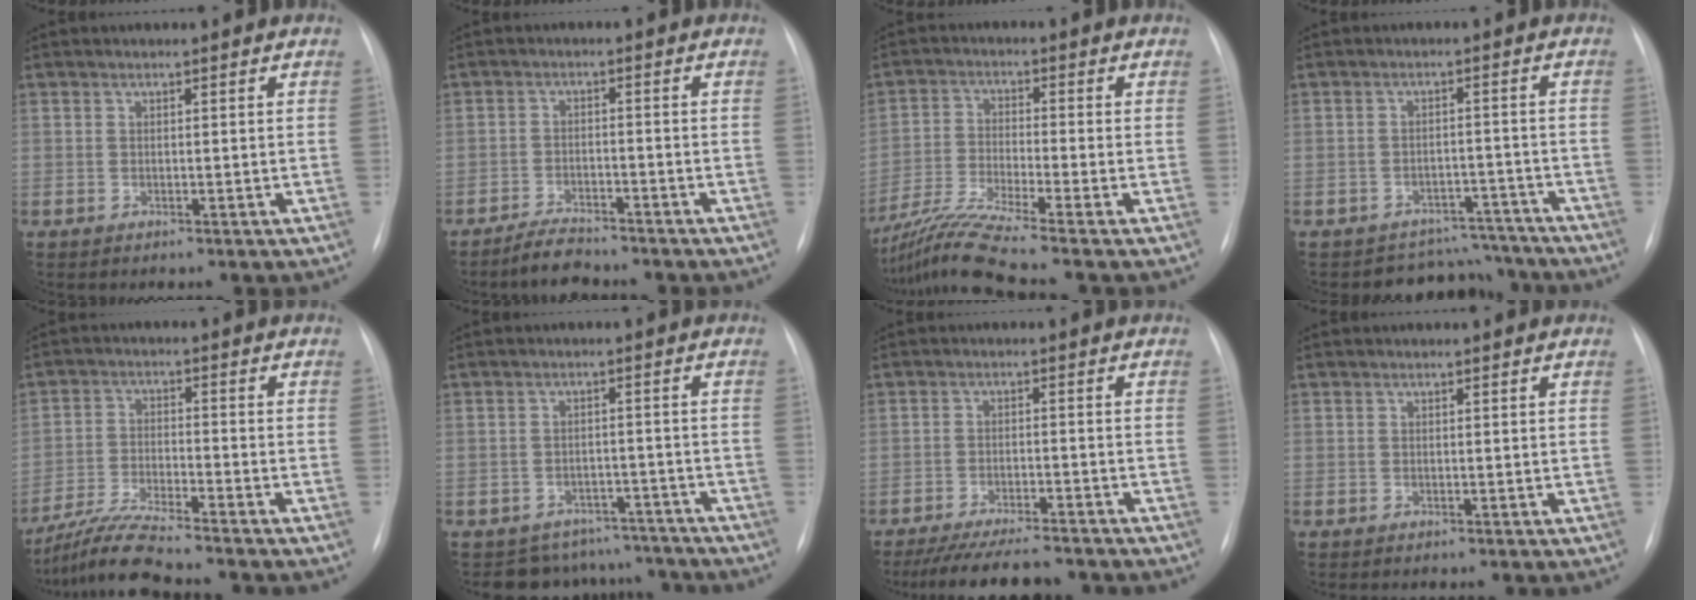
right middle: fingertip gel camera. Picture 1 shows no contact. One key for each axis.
{"total": 3.9, "fx": -3.7, "fy": 0.6, "fz": 1.1, "tx": -0.019, "ty": -0.011, "tz": -0.064}
{"total": 9.8, "fx": -8.1, "fy": -2.5, "fz": 4.9, "tx": -0.092, "ty": -0.025, "tz": -0.147}
{"total": 6.9, "fx": -6.2, "fy": 2.7, "fz": -1.4, "tx": 0.033, "ty": 0.039, "tz": -0.078}
{"total": 7.6, "fx": -6.9, "fy": -1.2, "fz": 2.9, "tx": -0.059, "ty": -0.022, "tz": -0.130}
{"total": 8.4, "fx": -7.6, "fy": 3.6, "fz": -1.0, "tx": 0.027, "ty": 0.033, "tz": -0.090}
{"total": 11.0, "fx": -9.9, "fy": 1.5, "fz": 4.6, "tx": -0.069, "ty": -0.011, "tz": -0.144}
{"total": 0.0}